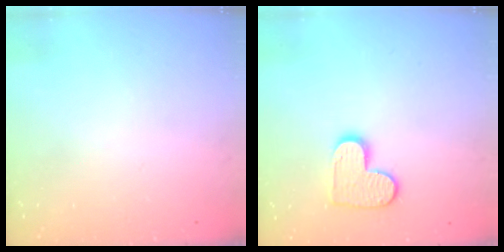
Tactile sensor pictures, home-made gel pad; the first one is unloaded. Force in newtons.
{"total": 9.6, "press": 9.6, "slide": 0.6}